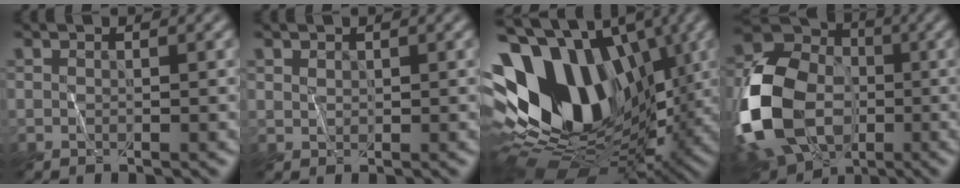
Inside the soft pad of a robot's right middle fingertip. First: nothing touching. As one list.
[{"total": 0.6, "force": [0.4, 0.5, 0.0], "torque": [-0.001, 0.004, 0.020]}, {"total": 17.5, "force": [1.1, 11.8, 12.9], "torque": [-0.245, 0.023, 0.017]}, {"total": 13.9, "force": [-3.8, 9.9, 9.0], "torque": [-0.202, -0.011, -0.074]}]